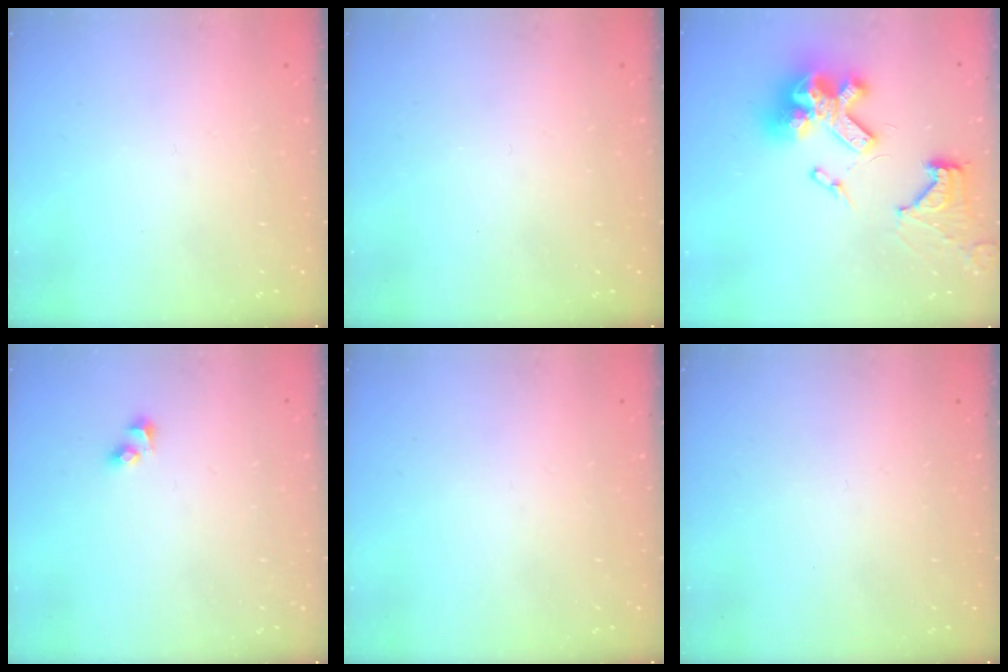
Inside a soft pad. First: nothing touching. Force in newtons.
{"total": 0.0}
{"total": 20.1, "press": 20.0, "slide": 1.9}
{"total": 2.7, "press": 2.4, "slide": 1.1}
{"total": 0.0}
{"total": 0.0}